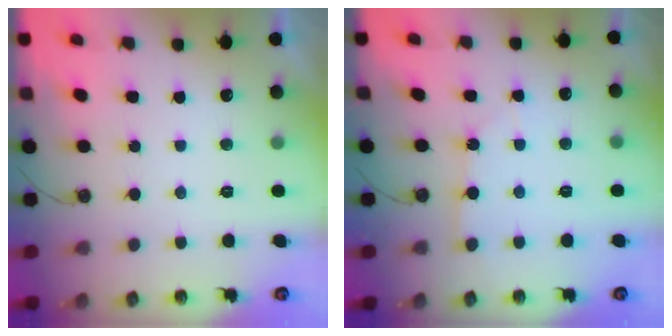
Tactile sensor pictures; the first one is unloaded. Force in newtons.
{"total": 3.2, "press": 3.2, "slide": 0.4}